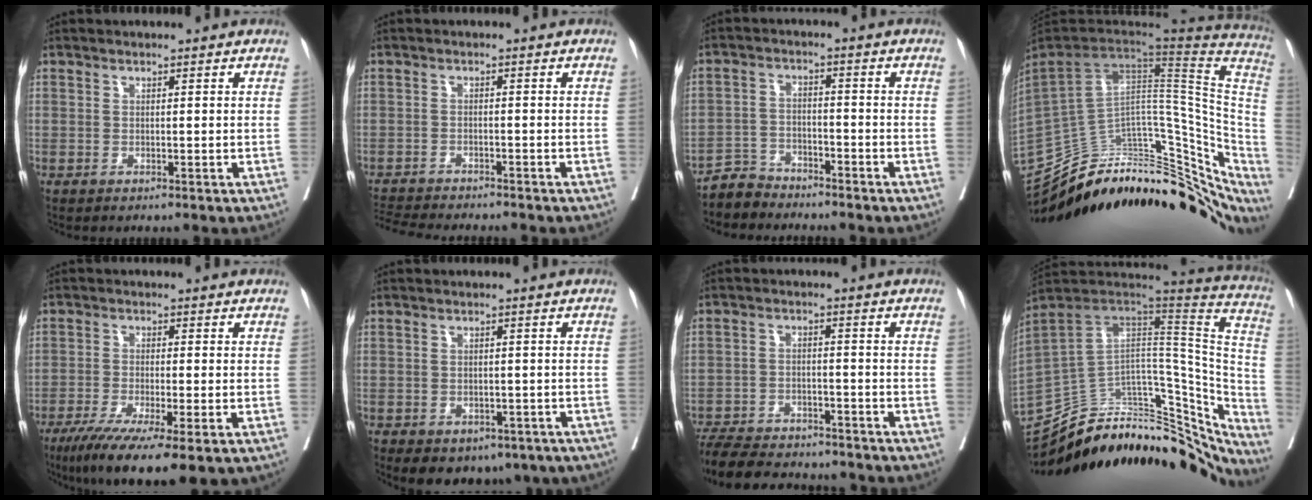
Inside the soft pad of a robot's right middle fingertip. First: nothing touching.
{"total": 10.7, "force": [-9.9, 0.7, 4.0], "torque": [-0.059, -0.011, -0.143]}
{"total": 4.6, "force": [-4.4, 1.4, -0.6], "torque": [0.011, -0.002, -0.086]}
{"total": 37.3, "force": [-29.6, 13.9, 17.8], "torque": [-0.194, 0.024, -0.385]}
{"total": 12.7, "force": [-7.8, 1.8, 9.8], "torque": [-0.146, -0.030, -0.125]}
{"total": 12.3, "force": [-7.7, 7.6, 5.9], "torque": [-0.109, 0.000, -0.083]}
{"total": 15.6, "force": [-14.0, 3.9, 5.7], "torque": [-0.122, -0.009, -0.205]}
{"total": 37.7, "force": [-31.8, 13.0, 15.5], "torque": [-0.190, 0.008, -0.417]}